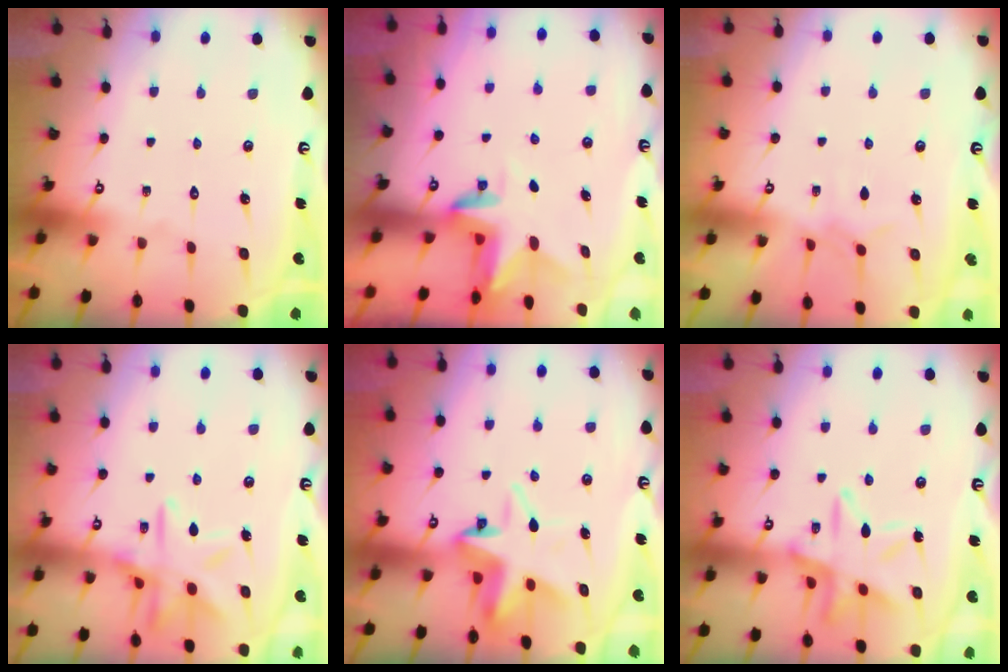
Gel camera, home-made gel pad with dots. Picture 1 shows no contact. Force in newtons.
{"total": 2.9, "press": 2.9, "slide": 0.2}
{"total": 3.6, "press": 3.5, "slide": 0.5}
{"total": 13.8, "press": 13.7, "slide": 1.0}
{"total": 7.7, "press": 7.2, "slide": 2.7}
{"total": 14.2, "press": 14.1, "slide": 1.2}